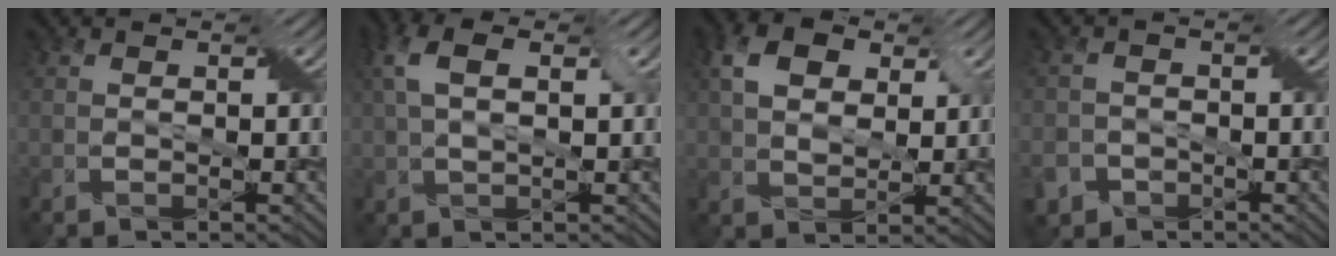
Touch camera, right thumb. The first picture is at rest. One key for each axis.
{"total": 5.7, "fx": 1.8, "fy": 2.5, "fz": 4.8, "tx": -0.113, "ty": 0.015, "tz": 0.032}
{"total": 6.8, "fx": 2.8, "fy": 4.4, "fz": 4.3, "tx": -0.100, "ty": 0.006, "tz": 0.047}
{"total": 5.6, "fx": -3.5, "fy": 4.2, "fz": 1.2, "tx": -0.022, "ty": -0.015, "tz": -0.069}